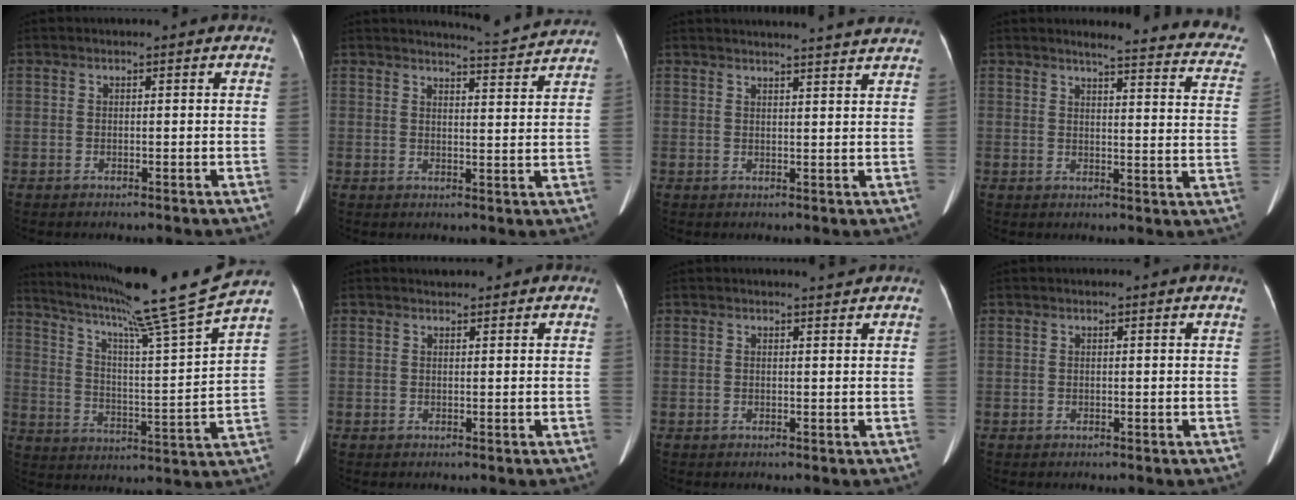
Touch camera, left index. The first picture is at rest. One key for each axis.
{"total": 6.4, "fx": 6.4, "fy": -0.9, "fz": 0.4, "tx": -0.024, "ty": -0.011, "tz": 0.081}
{"total": 11.6, "fx": 11.0, "fy": -0.5, "fz": 3.5, "tx": -0.046, "ty": -0.007, "tz": 0.119}
{"total": 17.6, "fx": 16.2, "fy": 1.8, "fz": 6.5, "tx": -0.061, "ty": -0.067, "tz": 0.160}
{"total": 20.9, "fx": 17.6, "fy": -2.9, "fz": 10.9, "tx": -0.189, "ty": -0.032, "tz": 0.260}
{"total": 1.1, "fx": 1.0, "fy": 0.6, "fz": -0.1, "tx": -0.001, "ty": 0.011, "tz": 0.015}
{"total": 1.4, "fx": 1.3, "fy": -0.5, "fz": 0.1, "tx": -0.009, "ty": -0.007, "tz": 0.022}
{"total": 0.6, "fx": 0.5, "fy": -0.2, "fz": 0.3, "tx": -0.014, "ty": 0.002, "tz": 0.016}